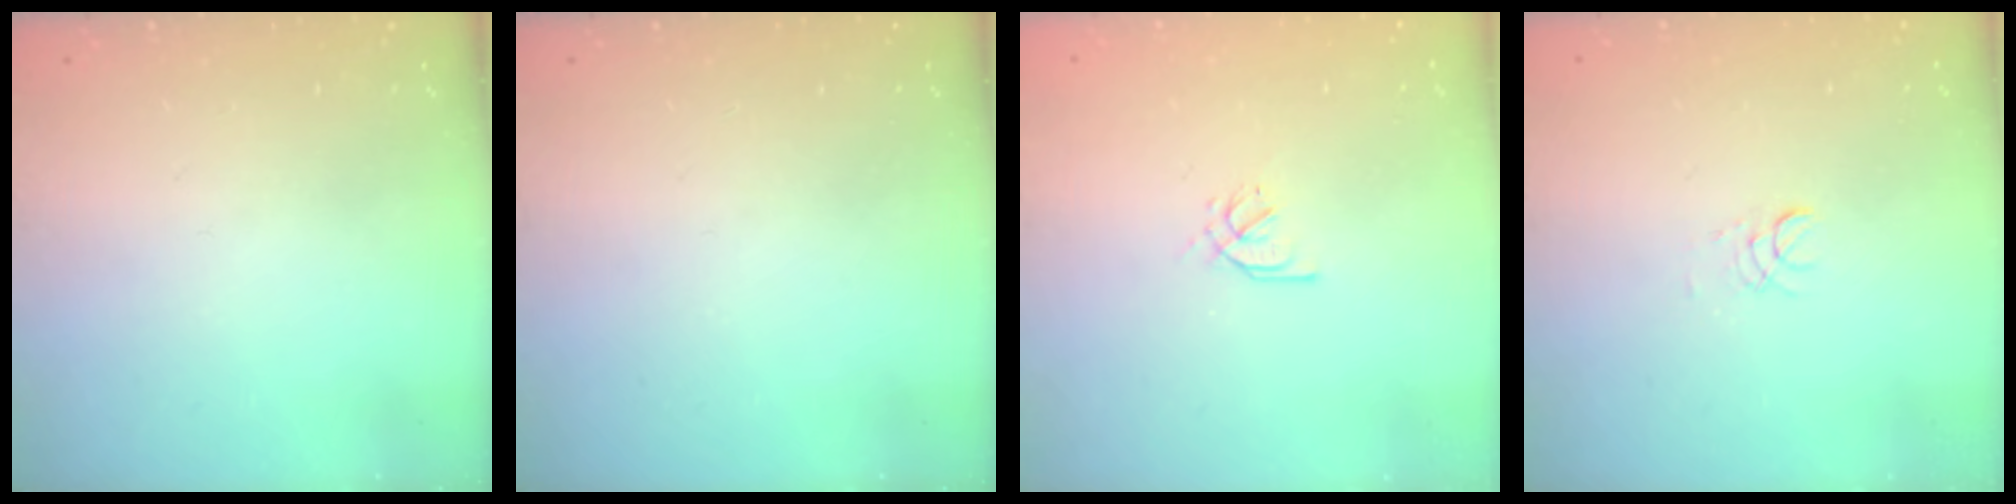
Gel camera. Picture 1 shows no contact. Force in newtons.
{"total": 0.0}
{"total": 2.6, "press": 2.5, "slide": 0.7}
{"total": 2.9, "press": 2.8, "slide": 0.3}